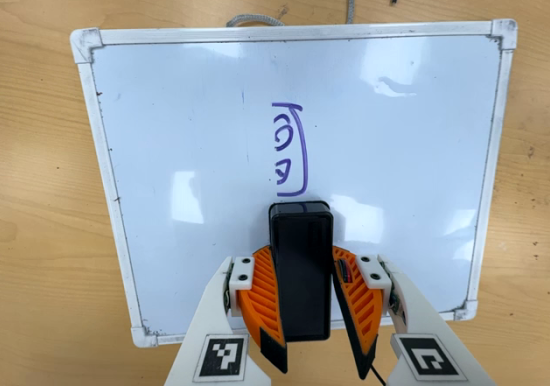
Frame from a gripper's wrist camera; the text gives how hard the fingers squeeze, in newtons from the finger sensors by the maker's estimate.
{"total": 8.7, "left": 8.8, "right": 8.6}